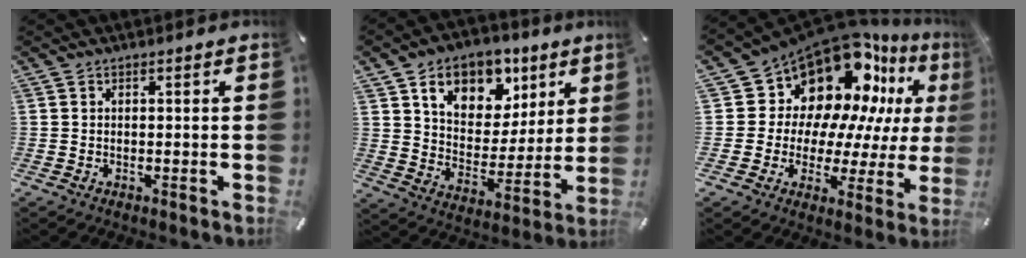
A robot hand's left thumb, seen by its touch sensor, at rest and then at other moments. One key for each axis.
{"total": 13.5, "fx": 8.2, "fy": 9.4, "fz": 5.2, "tx": -0.086, "ty": -0.044, "tz": 0.148}
{"total": 16.0, "fx": 11.4, "fy": 9.9, "fz": 5.3, "tx": -0.093, "ty": -0.119, "tz": 0.206}